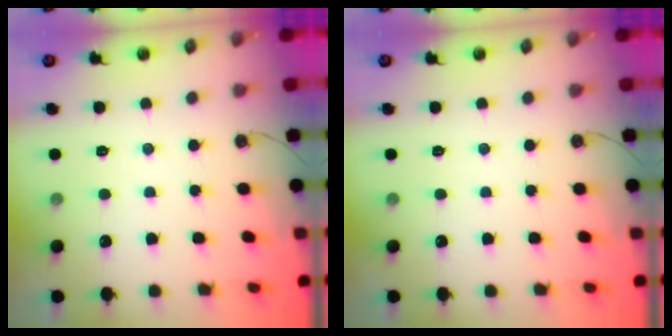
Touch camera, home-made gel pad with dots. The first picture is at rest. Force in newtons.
{"total": 0.0}